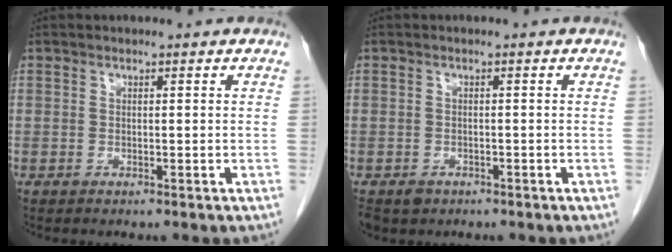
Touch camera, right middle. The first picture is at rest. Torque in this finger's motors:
{"motor_torque": [-0.01, 0.04, 0.00, 0.00]}